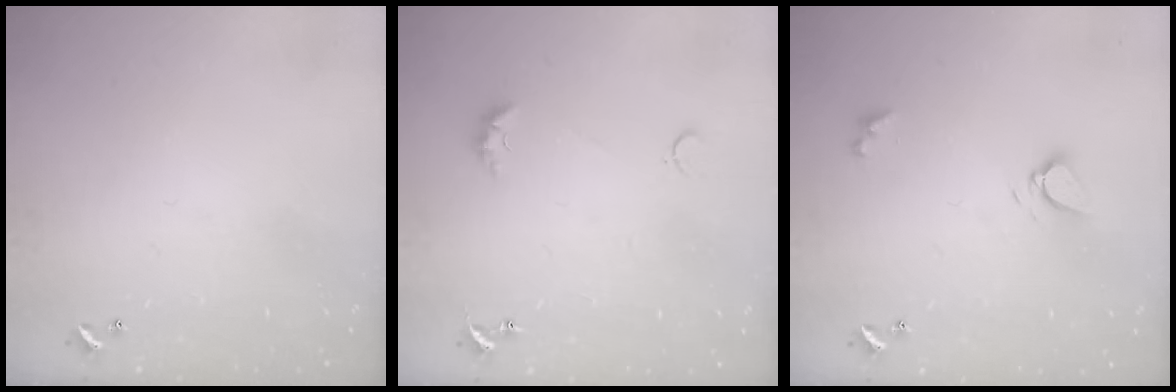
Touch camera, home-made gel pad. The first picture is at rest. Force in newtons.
{"total": 2.8, "press": 2.7, "slide": 0.5}
{"total": 3.6, "press": 3.6, "slide": 0.2}